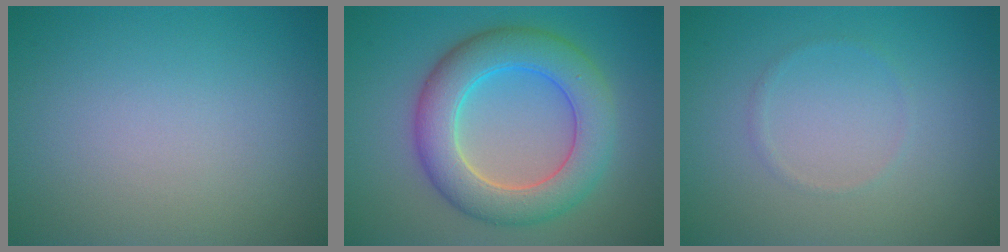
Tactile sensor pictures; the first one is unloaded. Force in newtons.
{"total": 7.4, "press": 7.4, "slide": 0.4}
{"total": 0.6, "press": 0.6, "slide": 0.1}